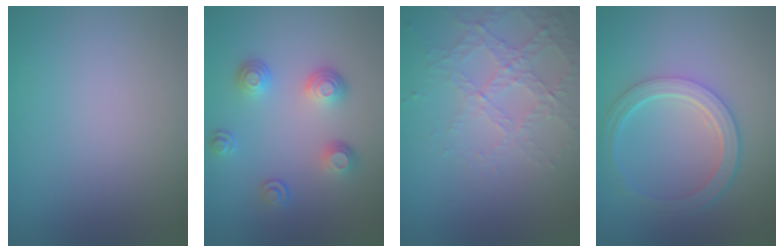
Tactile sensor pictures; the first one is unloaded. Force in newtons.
{"total": 3.3, "press": 2.6, "slide": 2.1}
{"total": 4.4, "press": 3.1, "slide": 3.2}
{"total": 4.7, "press": 3.5, "slide": 3.2}